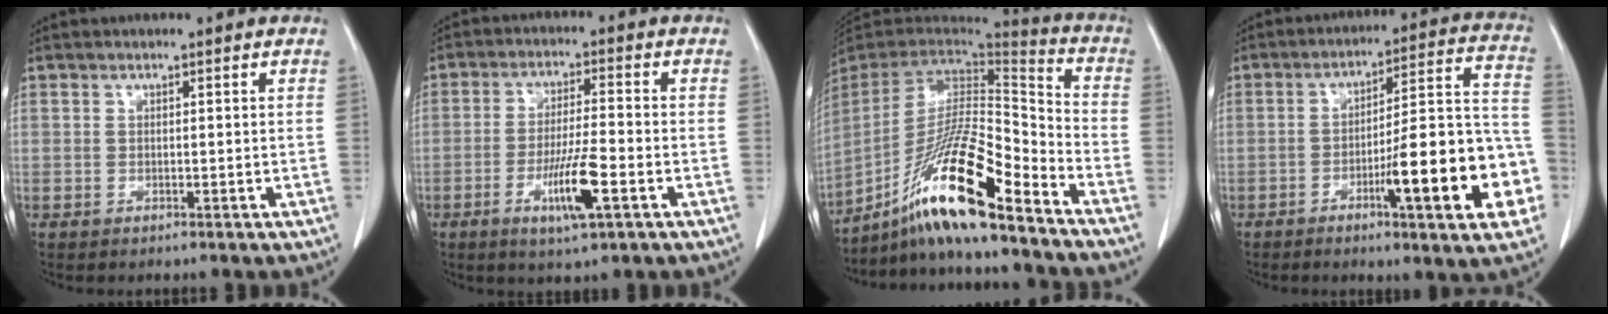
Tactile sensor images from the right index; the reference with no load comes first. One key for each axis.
{"total": 8.1, "fx": -3.3, "fy": 0.5, "fz": 7.4, "tx": -0.138, "ty": -0.012, "tz": -0.057}
{"total": 18.5, "fx": -12.5, "fy": 1.3, "fz": 13.6, "tx": -0.269, "ty": -0.009, "tz": -0.228}
{"total": 17.8, "fx": -6.2, "fy": 2.2, "fz": 16.5, "tx": -0.190, "ty": 0.022, "tz": -0.084}